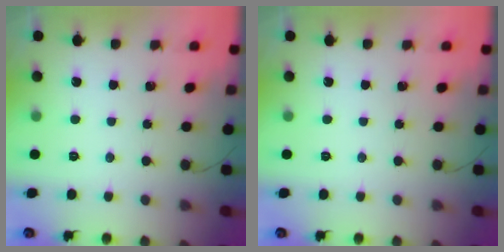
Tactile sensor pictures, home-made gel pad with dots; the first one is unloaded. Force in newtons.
{"total": 0.0}